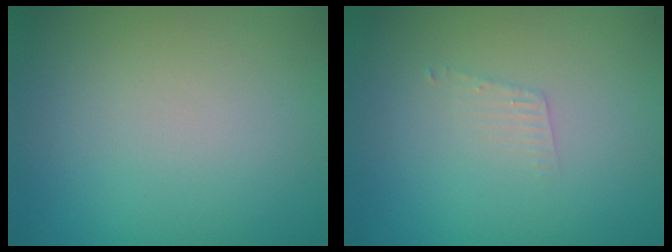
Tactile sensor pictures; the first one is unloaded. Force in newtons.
{"total": 0.9, "press": 0.9, "slide": 0.1}